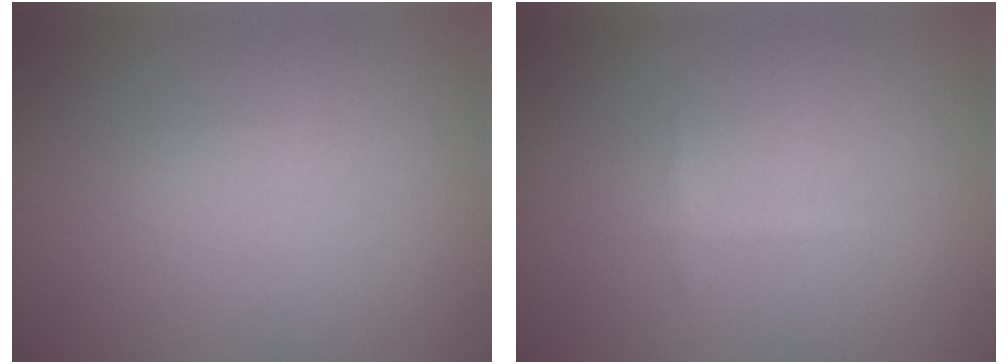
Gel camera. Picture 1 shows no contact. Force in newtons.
{"total": 0.6, "press": 0.6, "slide": 0.0}